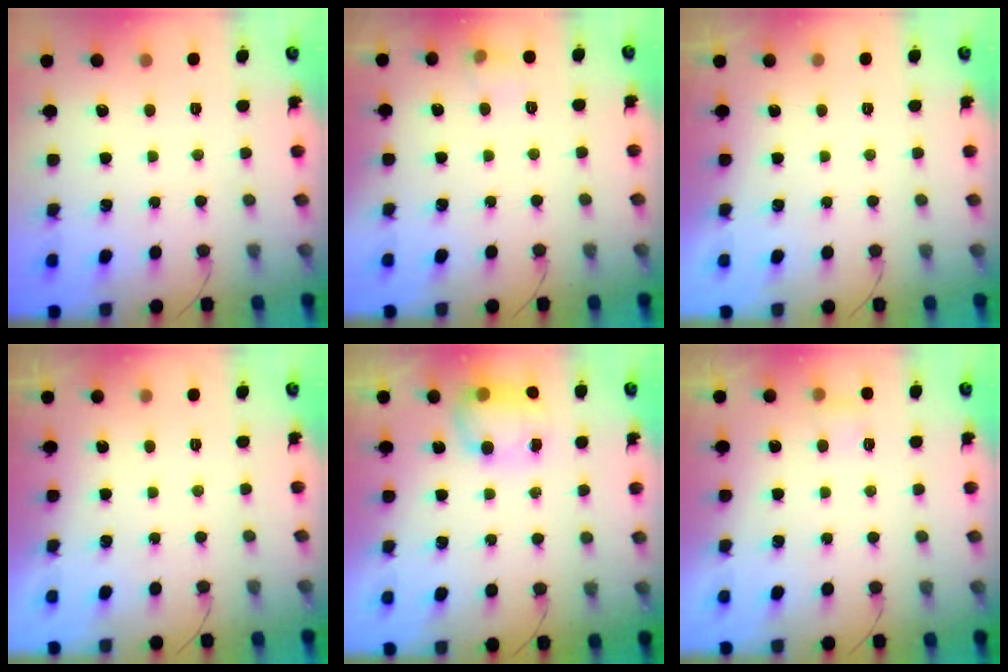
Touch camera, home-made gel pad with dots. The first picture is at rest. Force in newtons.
{"total": 5.7, "press": 5.4, "slide": 1.8}
{"total": 0.0}
{"total": 0.0}
{"total": 7.8, "press": 7.8, "slide": 0.6}
{"total": 6.8, "press": 2.7, "slide": 6.3}